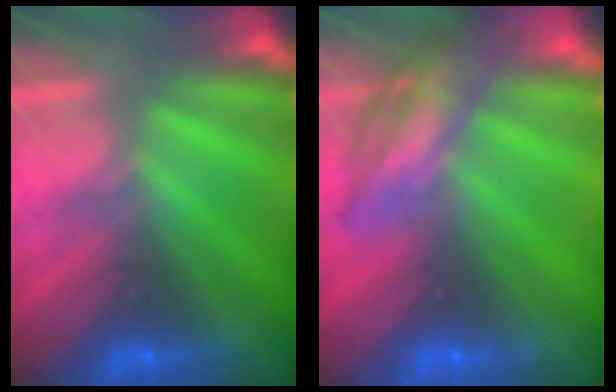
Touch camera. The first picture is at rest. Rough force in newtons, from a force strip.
{"total": 2.4}